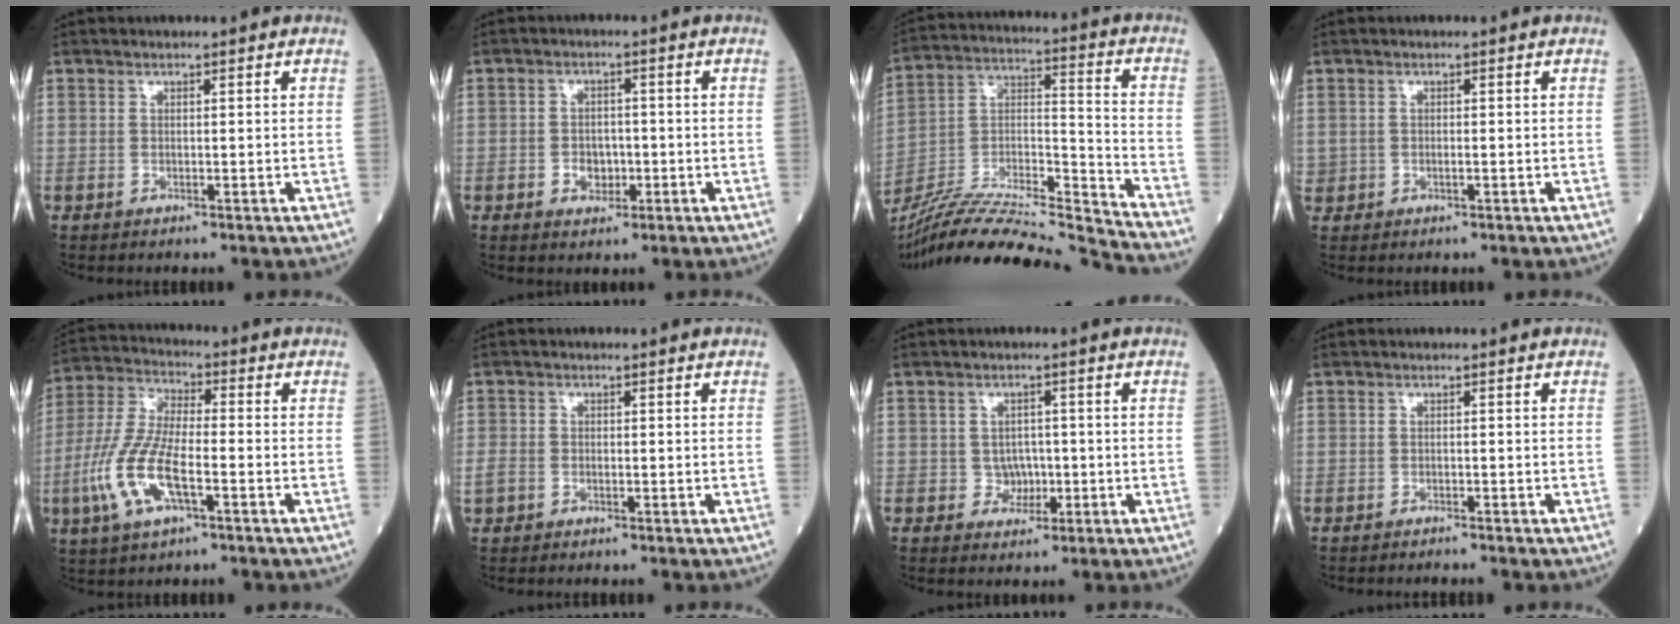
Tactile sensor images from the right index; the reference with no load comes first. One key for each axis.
{"total": 3.3, "fx": -1.0, "fy": 2.4, "fz": 2.0, "tx": -0.027, "ty": 0.005, "tz": -0.012}
{"total": 25.7, "fx": -23.9, "fy": -0.7, "fz": 9.3, "tx": -0.175, "ty": -0.015, "tz": -0.395}
{"total": 1.0, "fx": -0.1, "fy": 0.7, "fz": 0.7, "tx": -0.019, "ty": 0.005, "tz": 0.003}
{"total": 12.0, "fx": -4.0, "fy": 3.7, "fz": 10.7, "tx": -0.242, "ty": -0.004, "tz": -0.078}
{"total": 2.2, "fx": -1.0, "fy": 1.7, "fz": 1.2, "tx": -0.030, "ty": 0.003, "tz": -0.017}
{"total": 2.7, "fx": -0.5, "fy": 2.5, "fz": 0.9, "tx": -0.005, "ty": 0.007, "tz": -0.004}
{"total": 1.6, "fx": -1.6, "fy": -0.1, "fz": 0.3, "tx": -0.006, "ty": -0.003, "tz": -0.018}